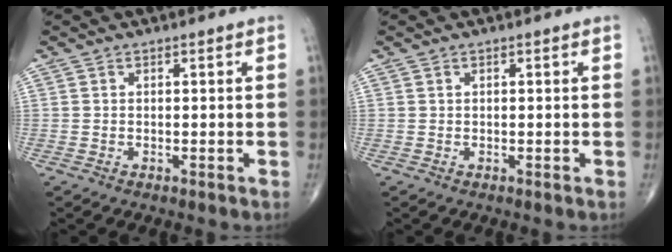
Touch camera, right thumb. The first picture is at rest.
{"total": 0.0}